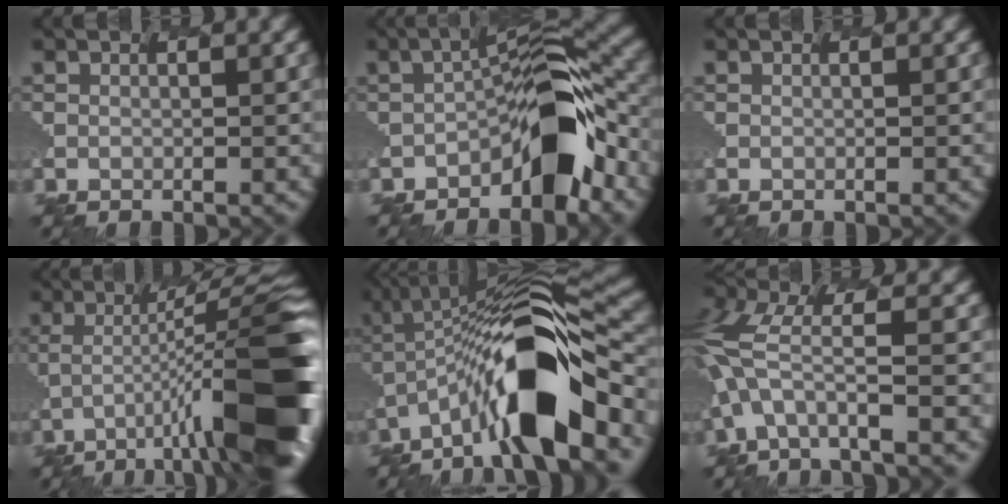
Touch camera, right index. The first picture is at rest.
{"total": 7.6, "force": [-4.3, 3.0, 5.5], "torque": [-0.082, 0.027, -0.093]}
{"total": 0.0}
{"total": 10.8, "force": [-4.2, 1.2, 9.9], "torque": [-0.165, 0.022, -0.067]}
{"total": 11.4, "force": [-5.5, 2.8, 9.6], "torque": [-0.176, 0.029, -0.104]}
{"total": 5.4, "force": [-1.1, 2.1, 4.8], "torque": [-0.145, 0.017, -0.036]}